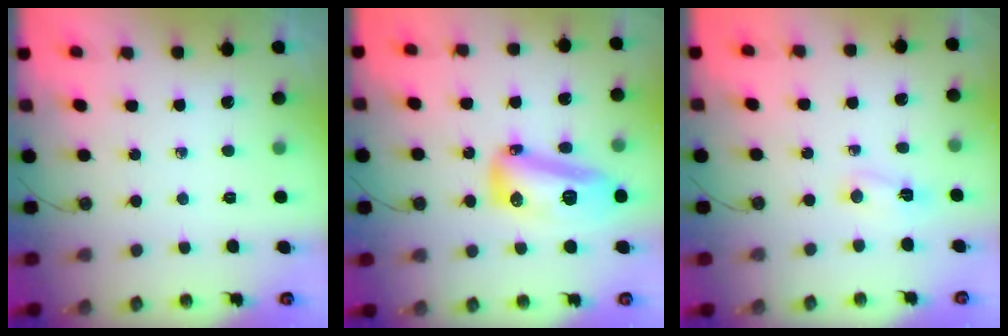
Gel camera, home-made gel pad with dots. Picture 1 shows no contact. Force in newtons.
{"total": 14.6, "press": 14.5, "slide": 1.4}
{"total": 2.1, "press": 2.1, "slide": 0.4}